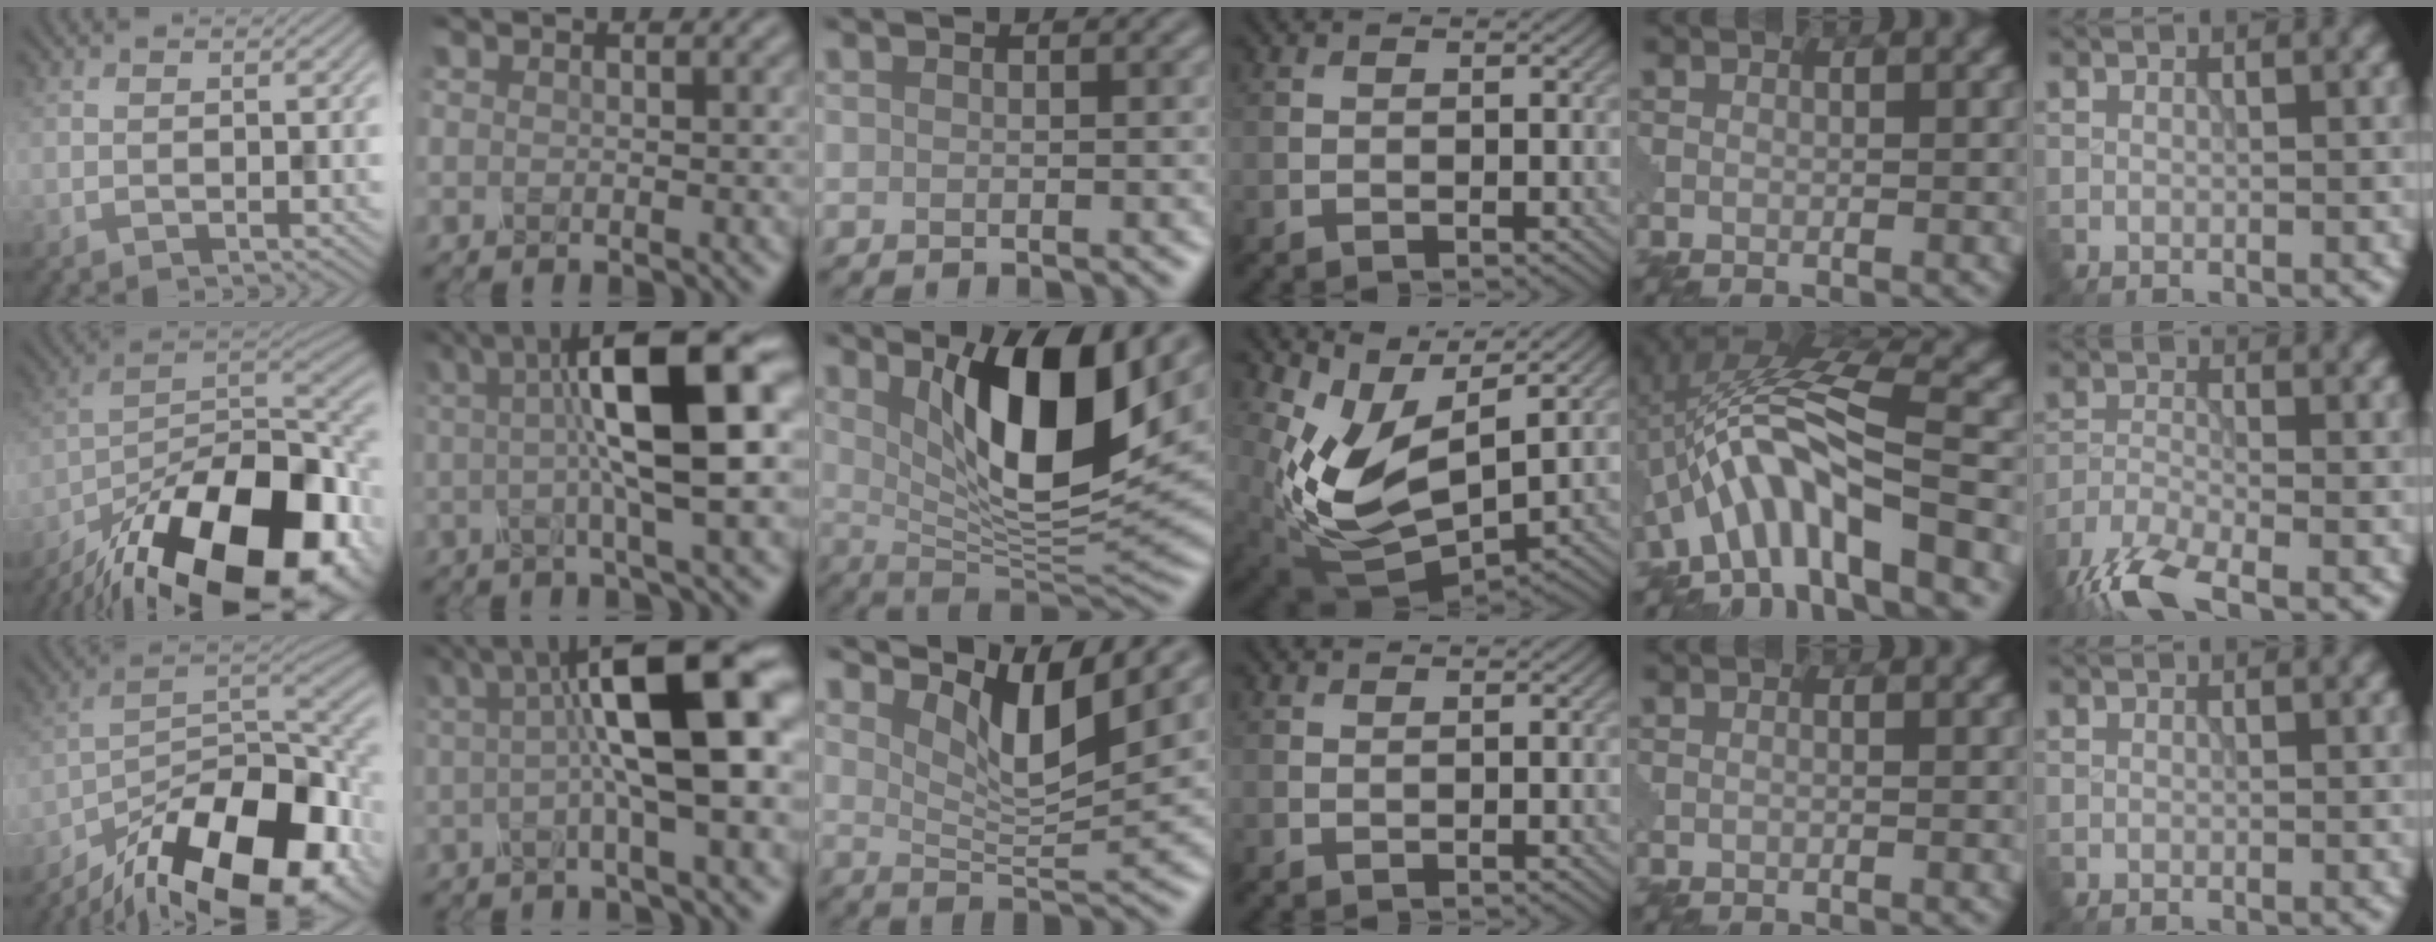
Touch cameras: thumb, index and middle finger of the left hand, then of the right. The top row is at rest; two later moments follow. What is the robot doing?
{"motion": "disassemble", "object": "glue stick"}